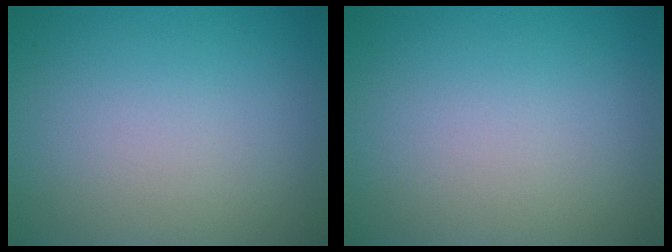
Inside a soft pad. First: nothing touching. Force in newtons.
{"total": 0.0}